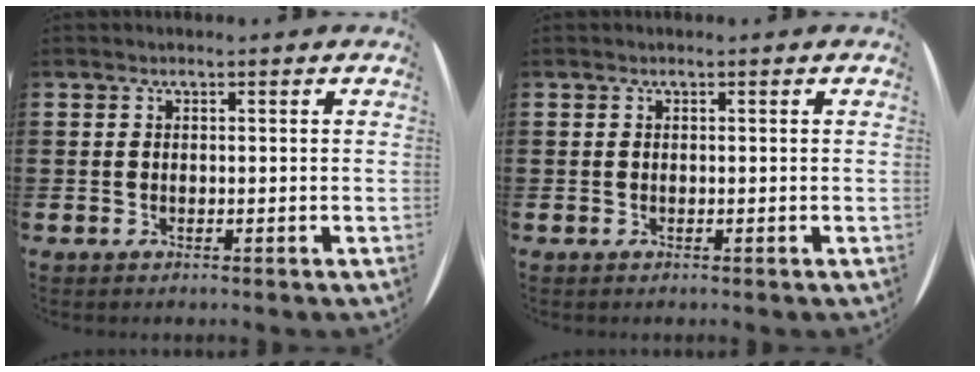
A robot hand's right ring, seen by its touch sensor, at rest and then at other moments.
{"total": 0.0}